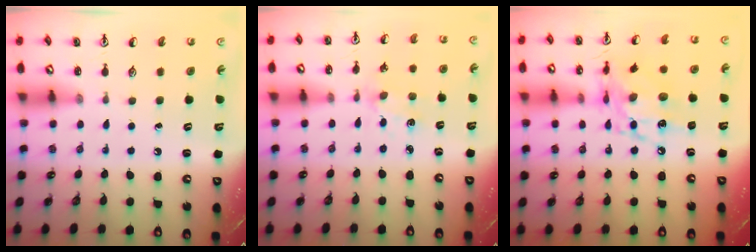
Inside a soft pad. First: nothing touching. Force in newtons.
{"total": 2.0, "press": 2.0, "slide": 0.3}
{"total": 12.8, "press": 12.7, "slide": 0.9}